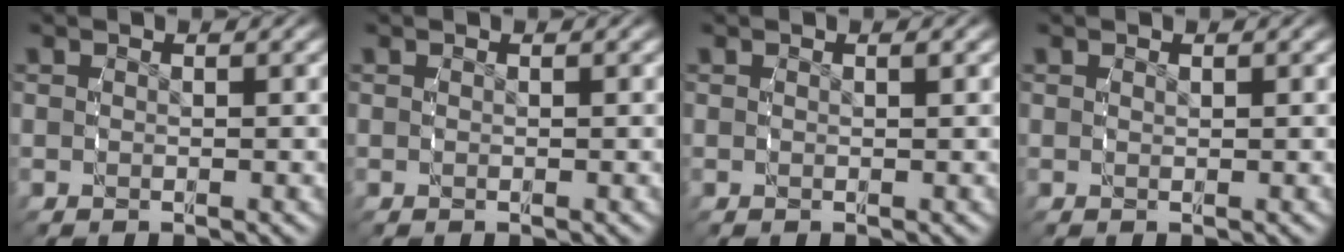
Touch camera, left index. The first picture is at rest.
{"total": 0.0}
{"total": 0.0}
{"total": 0.0}